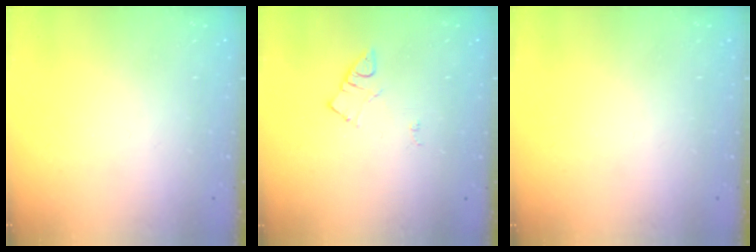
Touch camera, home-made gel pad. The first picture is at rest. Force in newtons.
{"total": 4.5, "press": 4.4, "slide": 0.7}
{"total": 0.0}